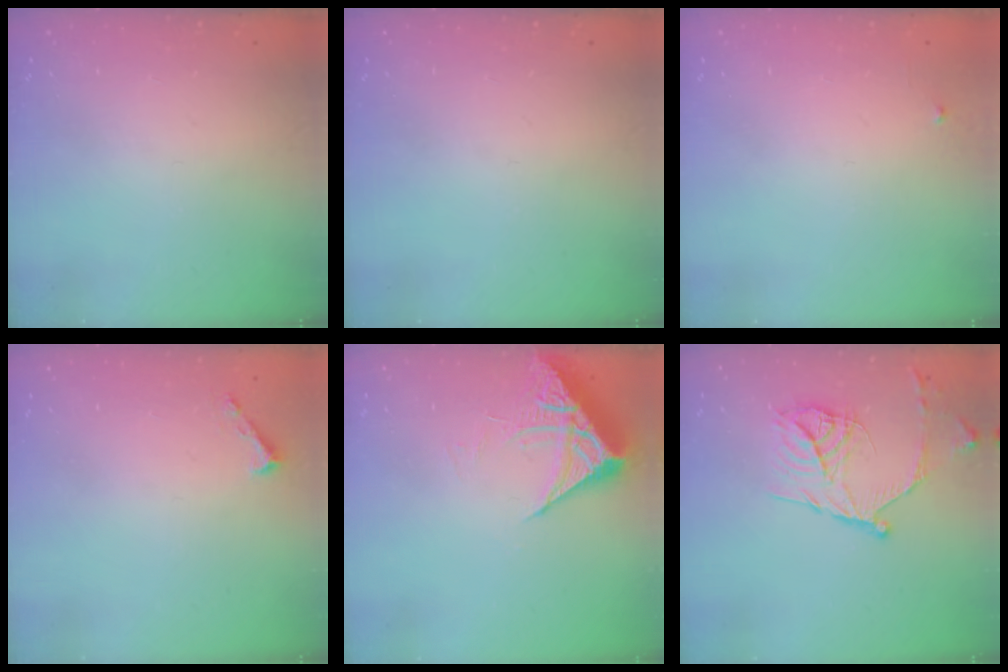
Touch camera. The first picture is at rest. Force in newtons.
{"total": 0.0}
{"total": 2.4, "press": 2.3, "slide": 0.4}
{"total": 1.6, "press": 1.6, "slide": 0.1}
{"total": 7.0, "press": 7.0, "slide": 0.2}
{"total": 16.5, "press": 16.5, "slide": 1.6}